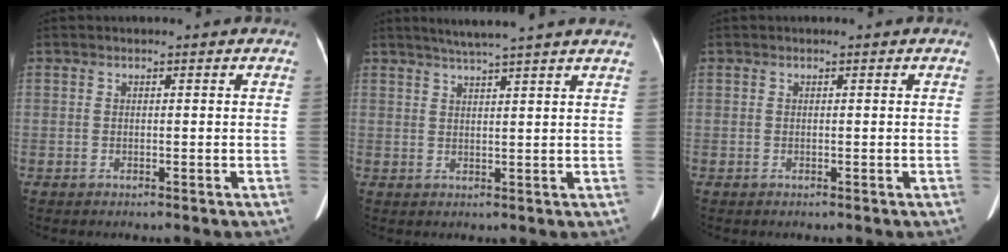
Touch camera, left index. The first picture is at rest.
{"total": 8.8, "force": [7.5, -1.0, 4.5], "torque": [-0.068, 0.023, 0.093]}
{"total": 0.0}